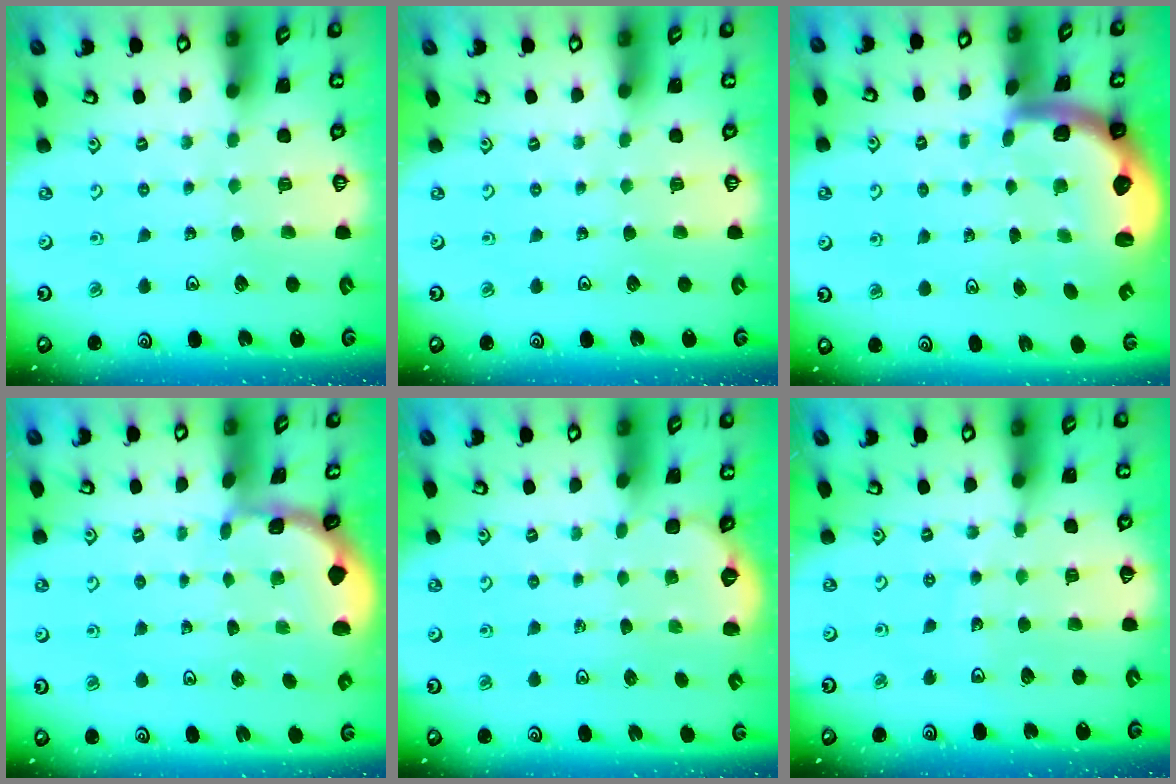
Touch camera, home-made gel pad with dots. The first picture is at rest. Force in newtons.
{"total": 0.0}
{"total": 3.6, "press": 3.4, "slide": 1.2}
{"total": 1.3, "press": 1.2, "slide": 0.1}
{"total": 1.6, "press": 0.7, "slide": 1.5}
{"total": 4.4, "press": 3.8, "slide": 2.3}